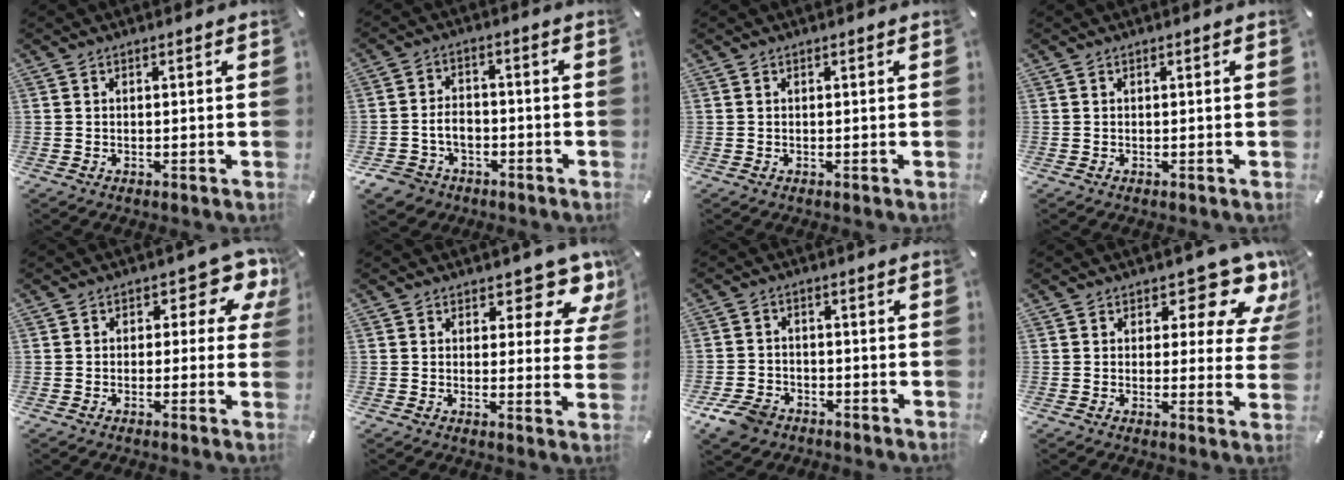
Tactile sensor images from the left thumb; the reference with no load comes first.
{"total": 6.6, "force": [-2.1, 5.6, 2.8], "torque": [-0.071, 0.013, -0.039]}
{"total": 0.0}
{"total": 0.0}
{"total": 7.7, "force": [2.9, 4.4, 5.6], "torque": [-0.065, -0.019, 0.044]}
{"total": 8.2, "force": [6.1, 3.6, 4.2], "torque": [-0.038, -0.051, 0.102]}
{"total": 6.0, "force": [-4.0, 3.8, 2.2], "torque": [-0.055, 0.021, -0.080]}
{"total": 11.1, "force": [7.0, 5.0, 7.0], "torque": [-0.073, -0.055, 0.115]}